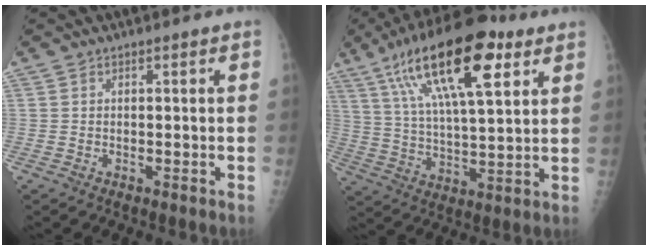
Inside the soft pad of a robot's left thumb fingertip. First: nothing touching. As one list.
[{"total": 21.6, "force": [10.7, 7.1, 17.4], "torque": [-0.288, -0.014, 0.180]}]